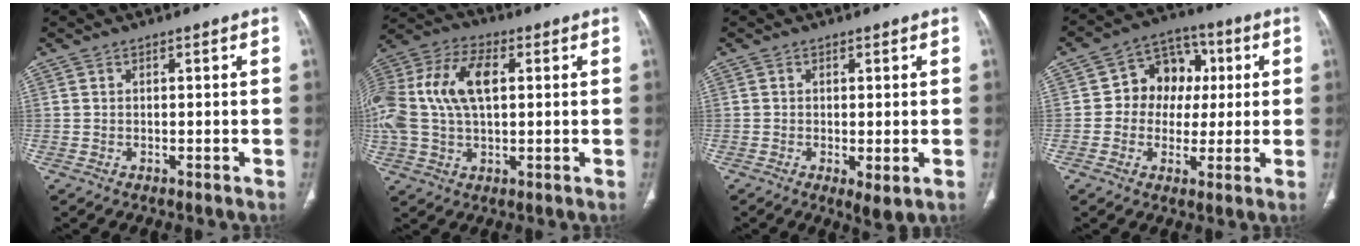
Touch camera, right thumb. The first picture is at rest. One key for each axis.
{"total": 18.1, "fx": 2.9, "fy": 10.3, "fz": 14.6, "tx": -0.325, "ty": 0.022, "tz": 0.049}
{"total": 3.4, "fx": -0.9, "fy": 0.9, "fz": 3.1, "tx": -0.057, "ty": -0.014, "tz": -0.012}
{"total": 10.9, "fx": 1.1, "fy": 9.1, "fz": 5.9, "tx": -0.038, "ty": 0.018, "tz": 0.009}